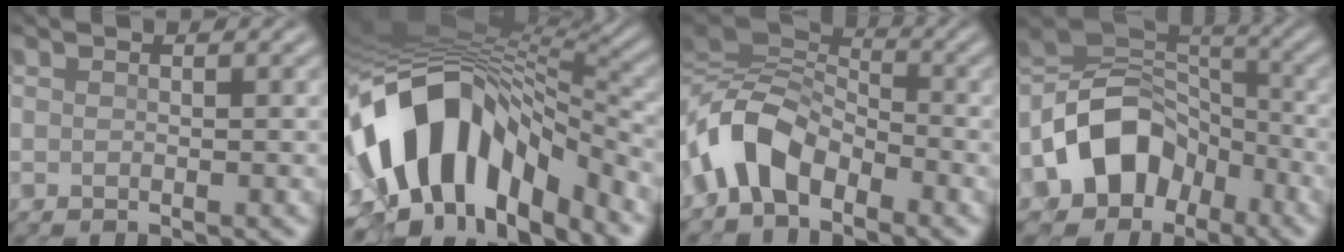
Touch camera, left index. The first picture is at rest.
{"total": 14.3, "force": [-5.7, 7.9, 10.5], "torque": [-0.191, 0.010, -0.087]}
{"total": 6.2, "force": [-2.3, 3.6, 4.5], "torque": [-0.090, 0.014, -0.058]}
{"total": 9.7, "force": [-4.1, 7.1, 5.2], "torque": [-0.089, 0.018, -0.089]}